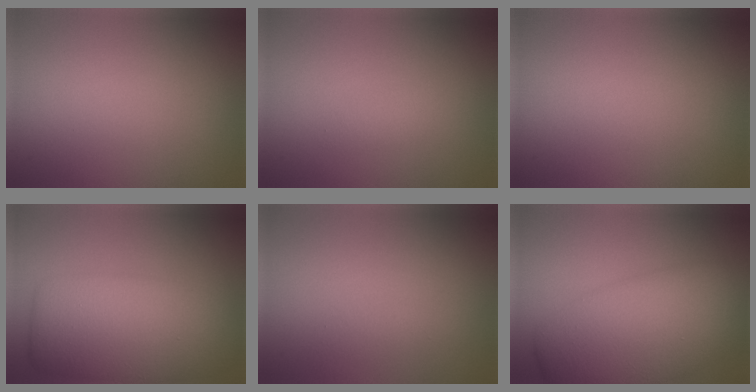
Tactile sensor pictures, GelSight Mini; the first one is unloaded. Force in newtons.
{"total": 0.7, "press": 0.7, "slide": 0.0}
{"total": 0.0}
{"total": 8.4, "press": 8.4, "slide": 0.0}
{"total": 0.6, "press": 0.6, "slide": 0.0}
{"total": 8.2, "press": 8.2, "slide": 0.1}